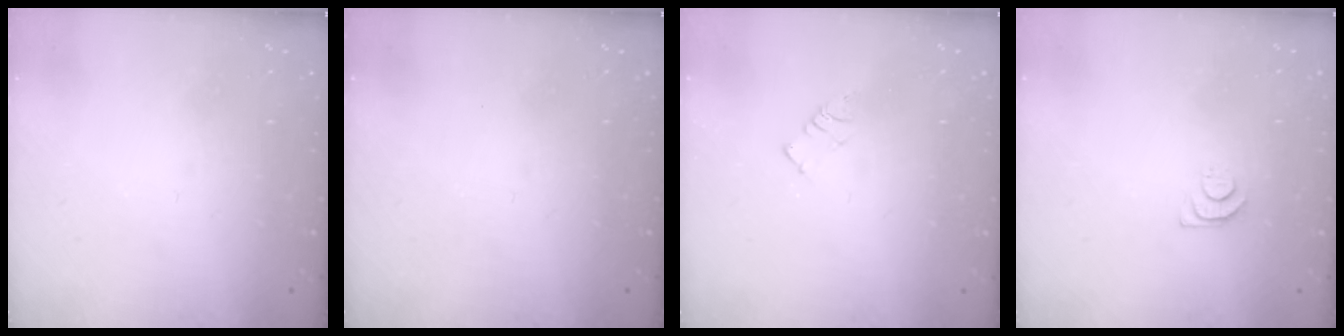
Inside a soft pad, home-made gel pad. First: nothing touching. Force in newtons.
{"total": 0.0}
{"total": 2.9, "press": 2.9, "slide": 0.4}
{"total": 4.1, "press": 4.1, "slide": 0.5}